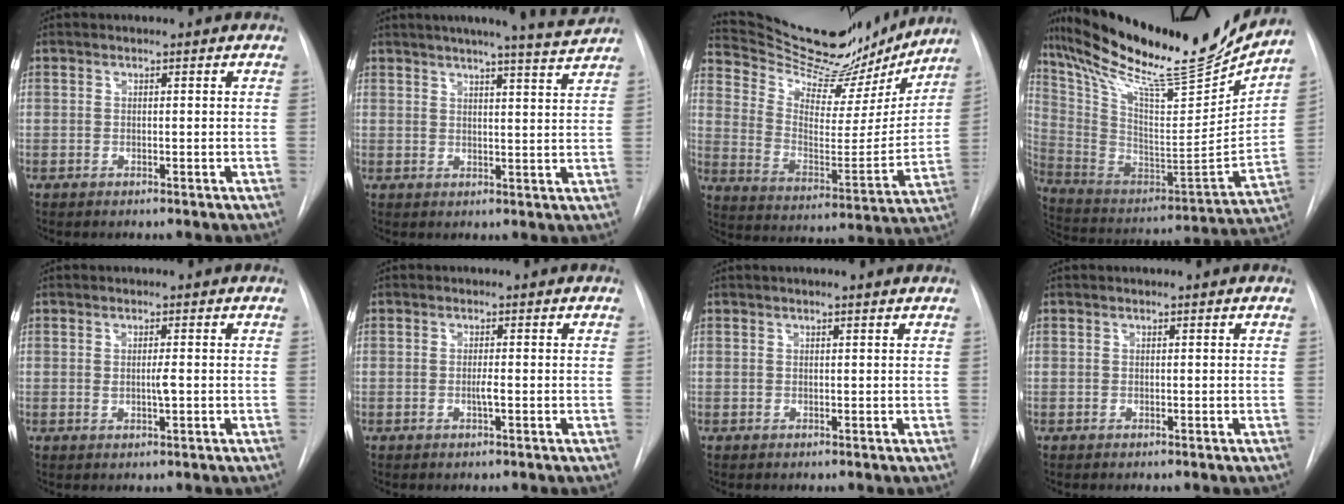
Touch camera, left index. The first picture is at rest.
{"total": 10.1, "force": [9.2, -1.4, 3.9], "torque": [-0.061, -0.030, 0.107]}
{"total": 22.9, "force": [21.1, 5.2, 7.0], "torque": [-0.112, -0.037, 0.308]}
{"total": 28.0, "force": [24.0, 2.6, 14.3], "torque": [-0.257, -0.056, 0.377]}
{"total": 1.3, "force": [-0.3, 0.0, 1.3], "torque": [-0.027, -0.008, -0.005]}
{"total": 1.1, "force": [-0.6, -0.1, 1.0], "torque": [-0.020, -0.007, -0.012]}
{"total": 3.1, "force": [2.8, -0.1, 1.2], "torque": [-0.016, 0.011, 0.027]}
{"total": 0.0}